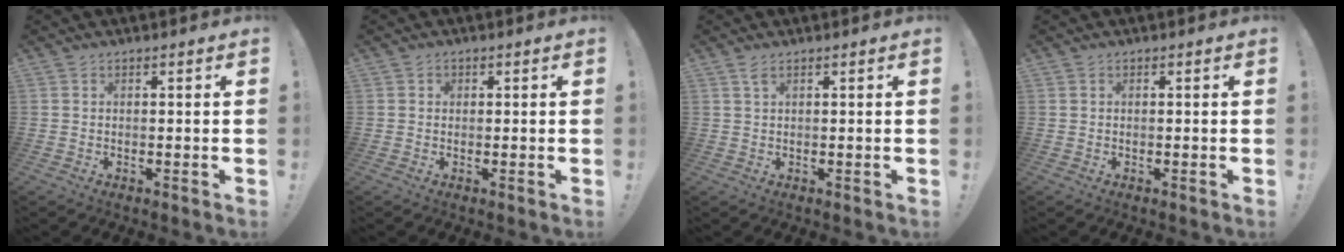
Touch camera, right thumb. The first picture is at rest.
{"total": 1.1, "force": [0.2, 1.0, 0.3], "torque": [0.002, 0.000, 0.002]}
{"total": 1.7, "force": [1.0, 0.5, 1.3], "torque": [-0.026, 0.000, 0.017]}
{"total": 0.0}